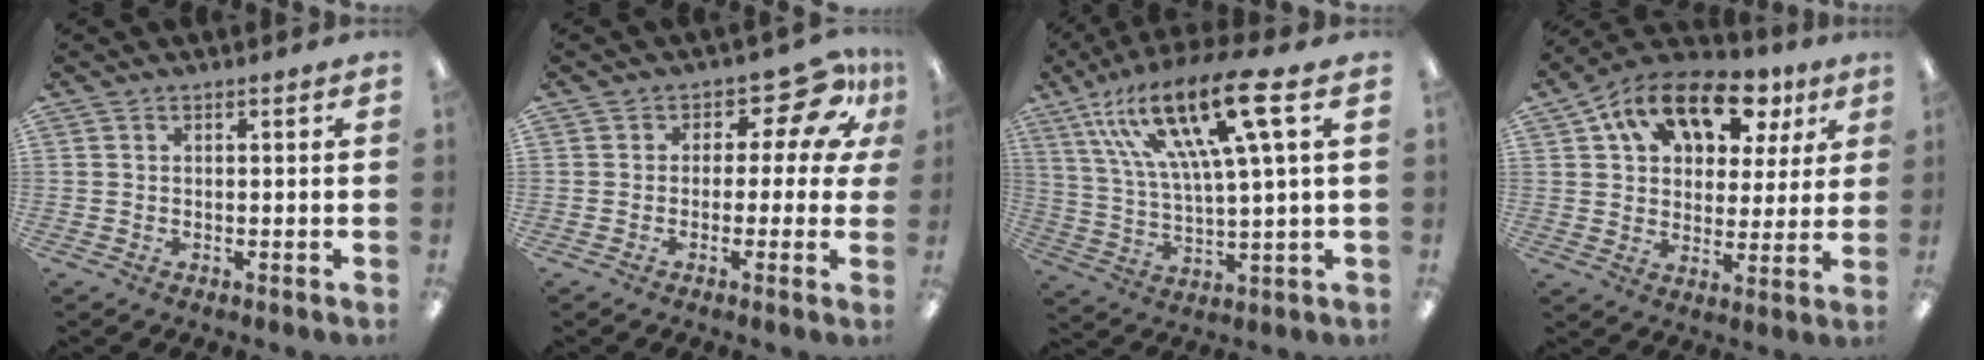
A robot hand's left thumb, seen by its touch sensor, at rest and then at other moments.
{"total": 15.3, "force": [9.1, 6.8, 10.3], "torque": [-0.155, -0.066, 0.148]}
{"total": 21.2, "force": [11.5, 4.9, 17.1], "torque": [-0.341, -0.054, 0.177]}
{"total": 16.6, "force": [9.9, 9.6, 9.2], "torque": [-0.160, -0.041, 0.175]}